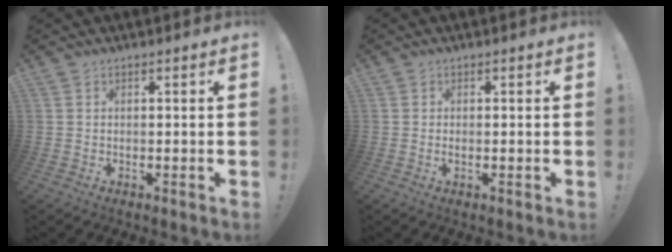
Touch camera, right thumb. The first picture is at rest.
{"total": 0.7, "force": [-0.1, 0.2, 0.6], "torque": [-0.007, -0.003, -0.004]}